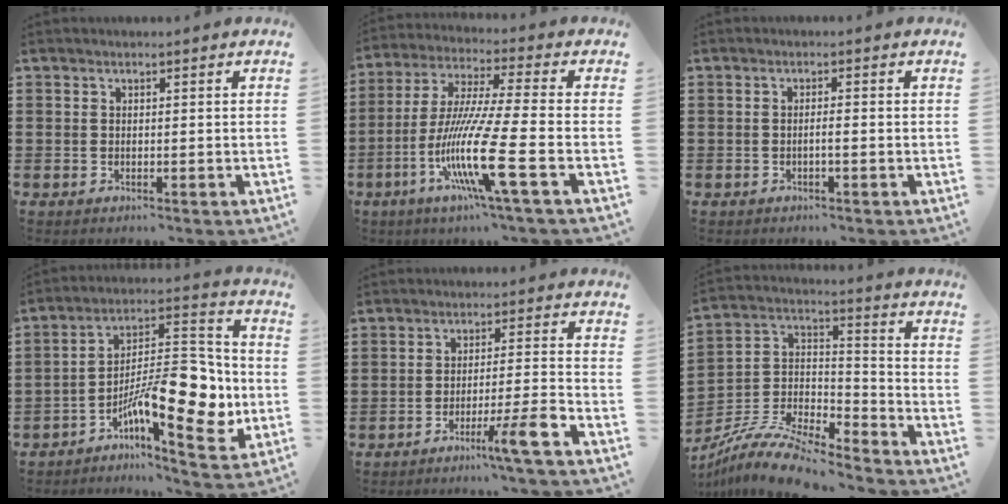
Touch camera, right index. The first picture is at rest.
{"total": 15.1, "force": [-5.4, 0.8, 14.0], "torque": [-0.308, -0.023, -0.109]}
{"total": 1.2, "force": [-0.5, -0.1, 1.1], "torque": [-0.019, -0.004, -0.009]}
{"total": 14.9, "force": [-5.1, 5.4, 12.9], "torque": [-0.198, -0.014, -0.095]}
{"total": 6.5, "force": [-4.4, -0.4, 4.7], "torque": [-0.079, -0.010, -0.079]}
{"total": 10.8, "force": [-9.4, 2.5, 4.5], "torque": [-0.095, 0.021, -0.188]}